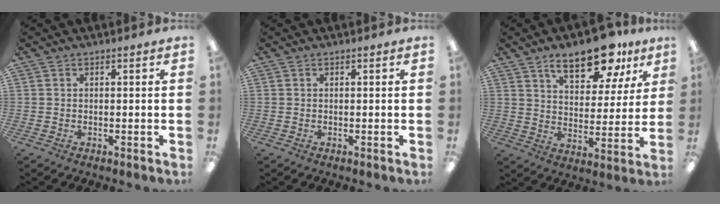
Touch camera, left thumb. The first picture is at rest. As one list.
[{"total": 0.0}, {"total": 15.5, "force": [10.4, 6.9, 9.2], "torque": [-0.133, -0.047, 0.176]}]